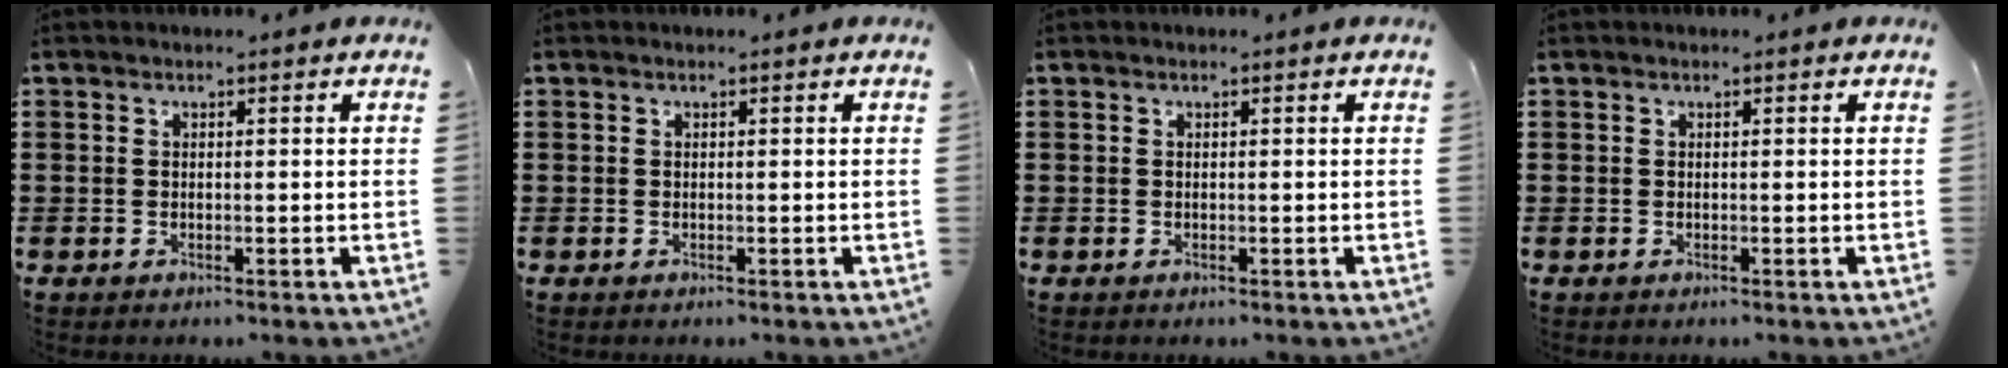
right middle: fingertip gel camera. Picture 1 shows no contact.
{"total": 0.0}
{"total": 0.0}
{"total": 0.0}